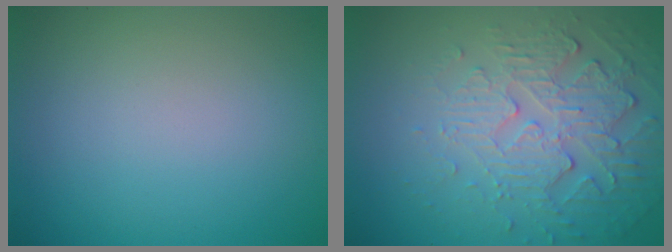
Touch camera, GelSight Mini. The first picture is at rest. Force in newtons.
{"total": 5.8, "press": 3.7, "slide": 4.4}